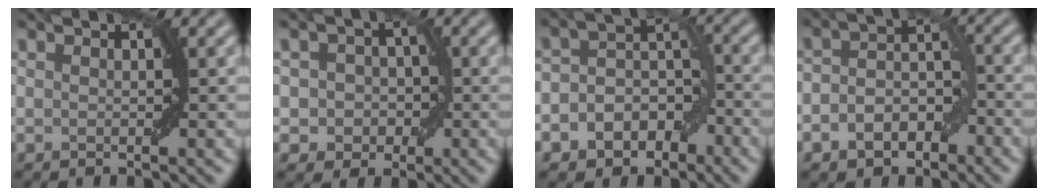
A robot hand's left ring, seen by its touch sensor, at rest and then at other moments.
{"total": 3.0, "force": [-0.2, 2.8, 1.2], "torque": [0.002, 0.007, -0.015]}
{"total": 6.3, "force": [-3.2, 4.8, 2.7], "torque": [-0.011, 0.014, -0.060]}
{"total": 4.6, "force": [-2.2, 3.1, 2.6], "torque": [-0.037, 0.003, -0.045]}